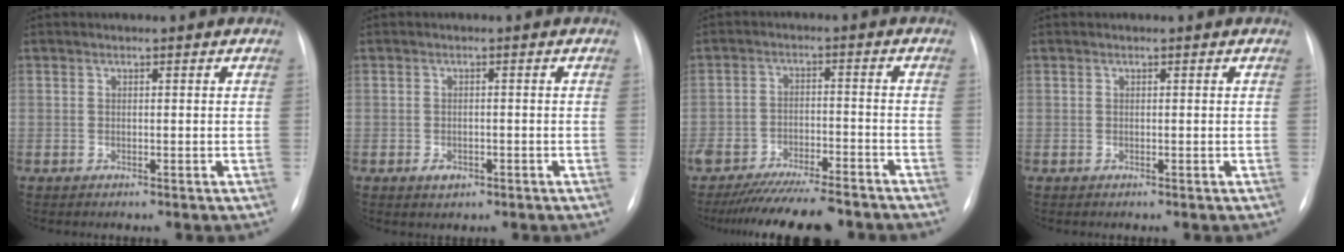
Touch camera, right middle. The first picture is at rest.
{"total": 2.0, "force": [-1.0, 1.3, 1.1], "torque": [-0.016, 0.002, -0.008]}
{"total": 13.6, "force": [-11.8, 2.5, 6.1], "torque": [-0.090, -0.011, -0.177]}
{"total": 0.0}